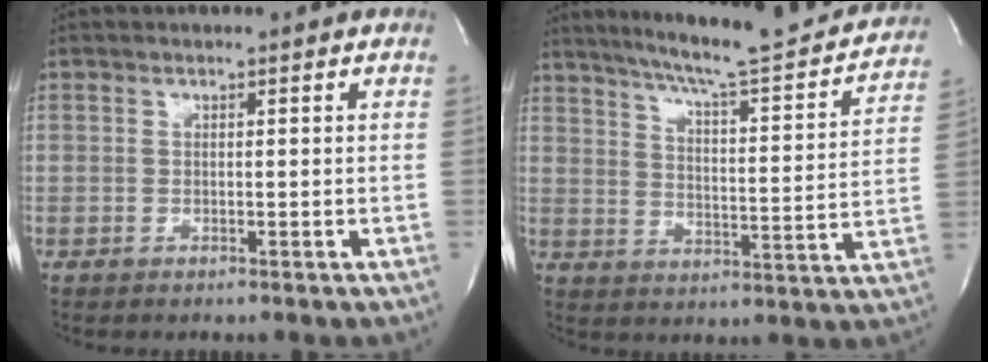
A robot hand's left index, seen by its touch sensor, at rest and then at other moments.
{"total": 21.1, "force": [19.0, 1.5, 9.1], "torque": [-0.142, -0.034, 0.253]}